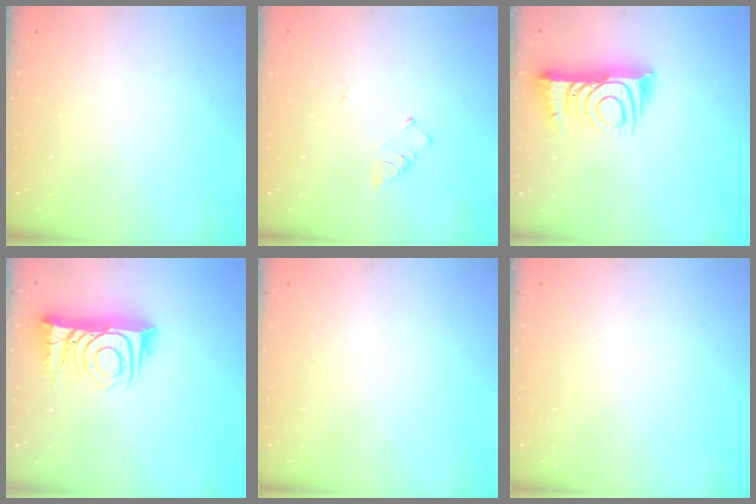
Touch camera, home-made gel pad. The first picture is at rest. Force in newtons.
{"total": 2.8, "press": 2.8, "slide": 0.5}
{"total": 9.8, "press": 9.8, "slide": 0.9}
{"total": 12.2, "press": 12.1, "slide": 1.4}
{"total": 1.6, "press": 1.6, "slide": 0.1}
{"total": 1.8, "press": 1.8, "slide": 0.1}